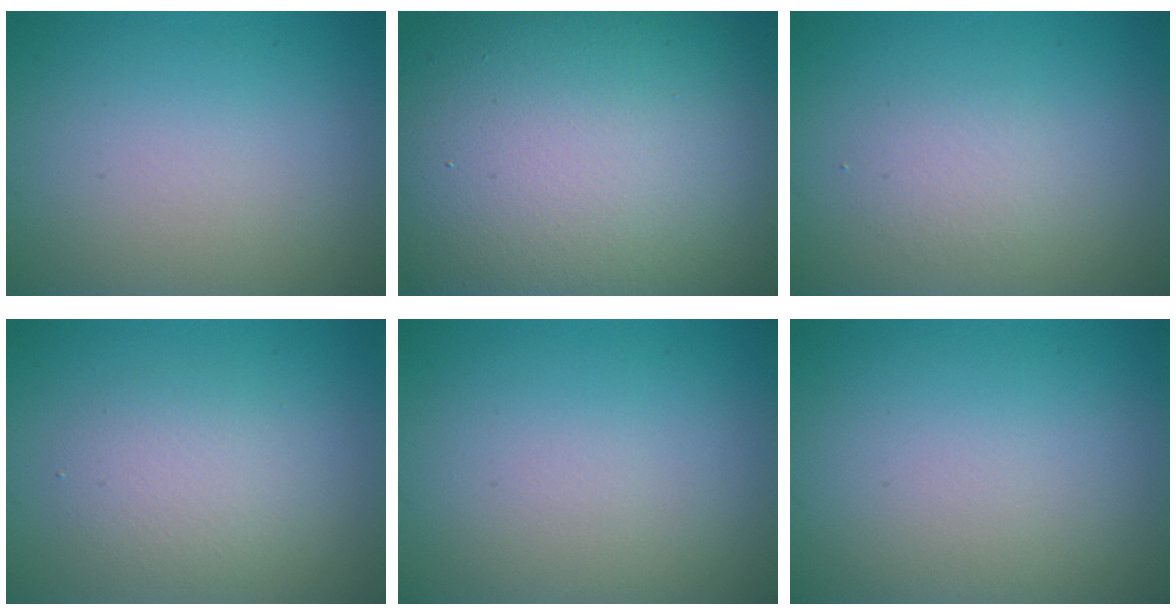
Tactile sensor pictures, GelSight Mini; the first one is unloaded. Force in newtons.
{"total": 20.2, "press": 20.2, "slide": 1.1}
{"total": 1.5, "press": 1.5, "slide": 0.1}
{"total": 2.9, "press": 2.9, "slide": 0.2}
{"total": 0.0}
{"total": 0.0}